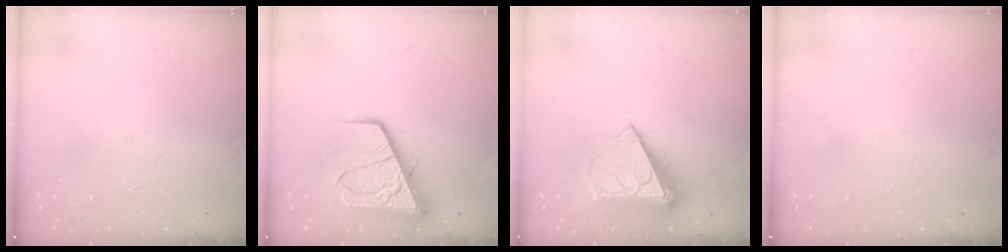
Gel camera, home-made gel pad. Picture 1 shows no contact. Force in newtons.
{"total": 13.0, "press": 12.9, "slide": 1.7}
{"total": 8.3, "press": 8.3, "slide": 0.3}
{"total": 0.0}